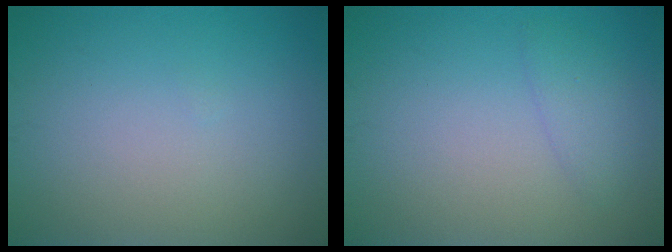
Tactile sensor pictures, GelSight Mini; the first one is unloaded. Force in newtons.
{"total": 1.5, "press": 1.5, "slide": 0.2}